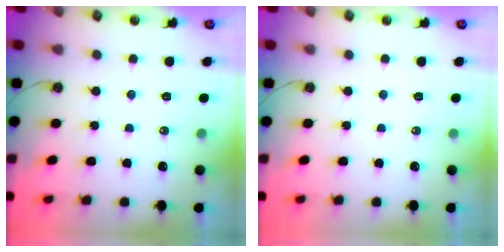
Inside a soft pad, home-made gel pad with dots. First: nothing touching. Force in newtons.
{"total": 0.0}